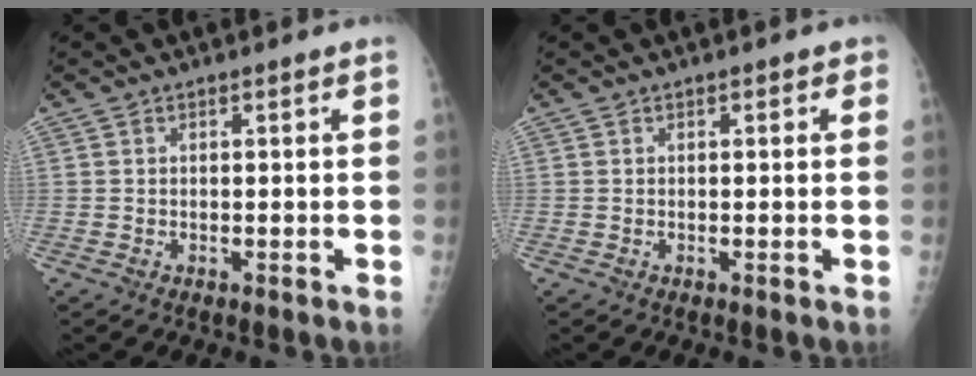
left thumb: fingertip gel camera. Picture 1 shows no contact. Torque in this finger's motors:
{"motor_torque": [-0.13, 0.00, -0.12, -0.05, 0.03]}